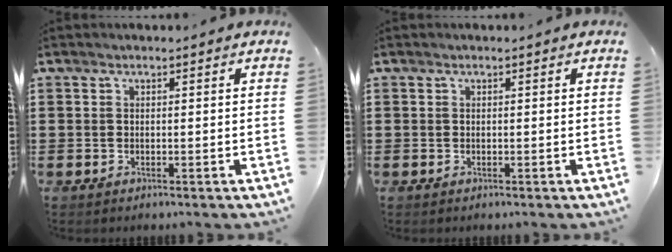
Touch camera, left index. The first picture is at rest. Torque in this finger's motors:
{"motor_torque": [0.00, 0.00, -0.01, 0.01]}